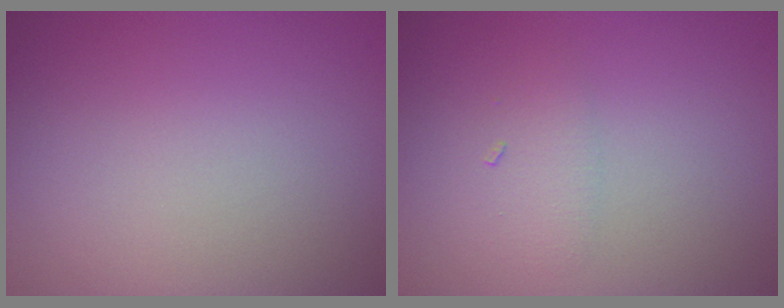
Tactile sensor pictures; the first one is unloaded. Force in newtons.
{"total": 1.3, "press": 1.3, "slide": 0.1}